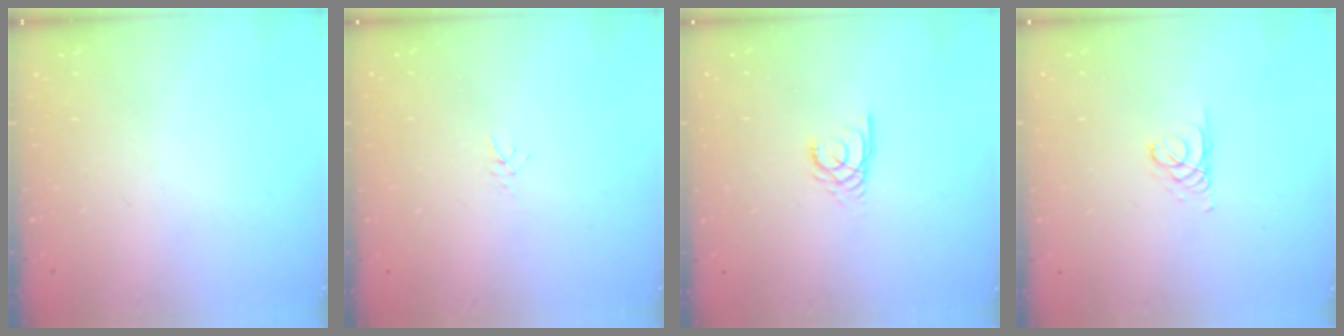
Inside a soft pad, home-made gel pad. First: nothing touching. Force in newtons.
{"total": 1.9, "press": 1.9, "slide": 0.3}
{"total": 2.9, "press": 2.9, "slide": 0.3}
{"total": 2.1, "press": 2.1, "slide": 0.2}